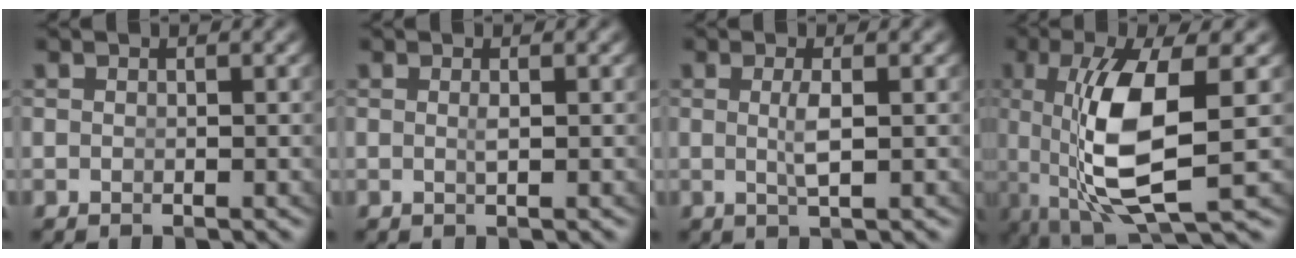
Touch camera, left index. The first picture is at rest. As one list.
[{"total": 0.7, "force": [0.0, -0.4, 0.6], "torque": [-0.014, -0.011, 0.005]}, {"total": 1.8, "force": [-0.1, -0.5, 1.7], "torque": [-0.035, -0.012, 0.007]}, {"total": 9.1, "force": [0.1, 2.8, 8.7], "torque": [-0.183, -0.025, 0.025]}]